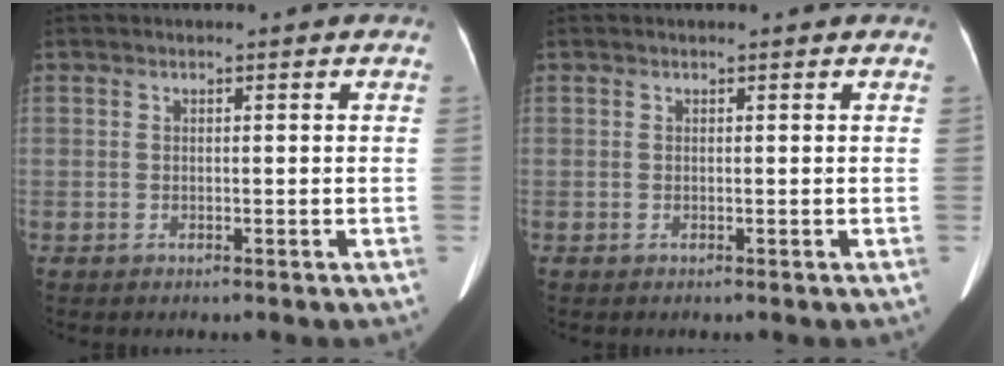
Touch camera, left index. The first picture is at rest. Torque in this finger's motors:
{"motor_torque": [0.11, 0.14, 0.01, 0.00]}